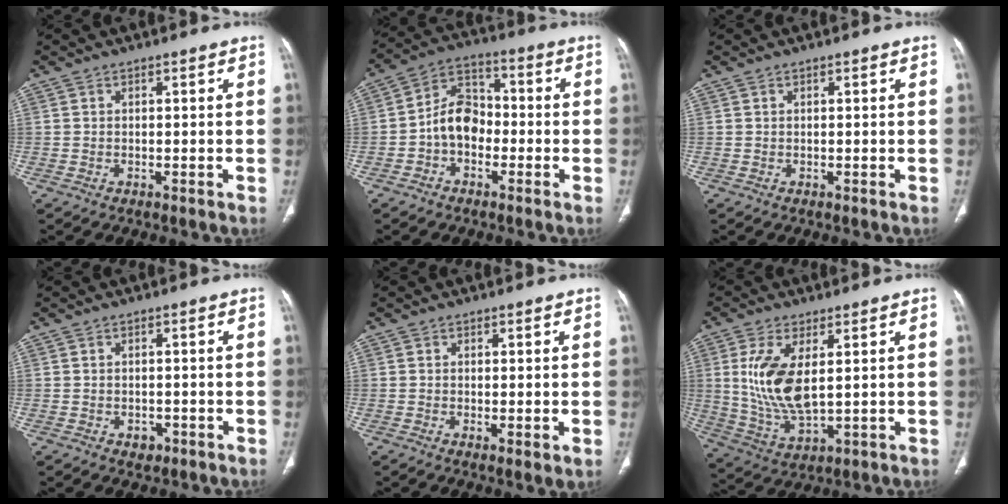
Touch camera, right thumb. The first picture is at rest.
{"total": 8.8, "force": [-2.1, 6.4, 5.5], "torque": [-0.078, 0.037, -0.053]}
{"total": 0.0}
{"total": 2.0, "force": [-0.9, 1.5, 1.0], "torque": [-0.008, 0.003, -0.006]}
{"total": 2.3, "force": [-0.3, 0.8, 2.2], "torque": [-0.043, -0.010, -0.006]}
{"total": 12.2, "force": [2.3, 5.5, 10.7], "torque": [-0.224, -0.020, 0.059]}